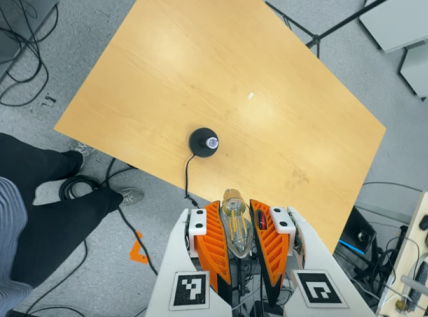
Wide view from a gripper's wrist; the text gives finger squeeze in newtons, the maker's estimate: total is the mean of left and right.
{"total": 20.9, "left": 23.5, "right": 18.3}